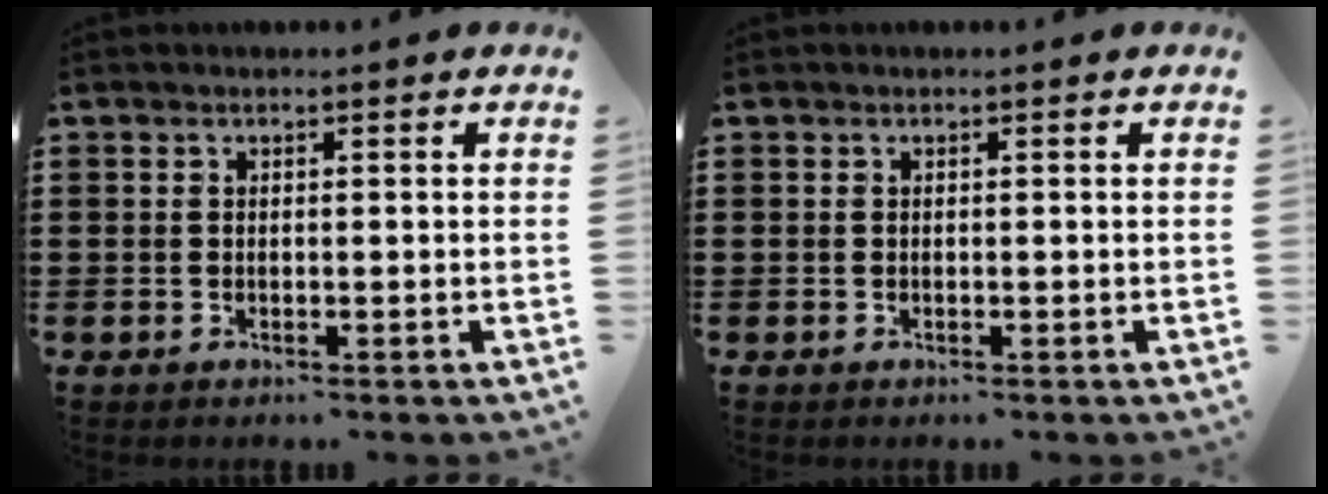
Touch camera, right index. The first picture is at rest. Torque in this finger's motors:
{"motor_torque": [0.87, 1.27, 0.00, 0.00]}